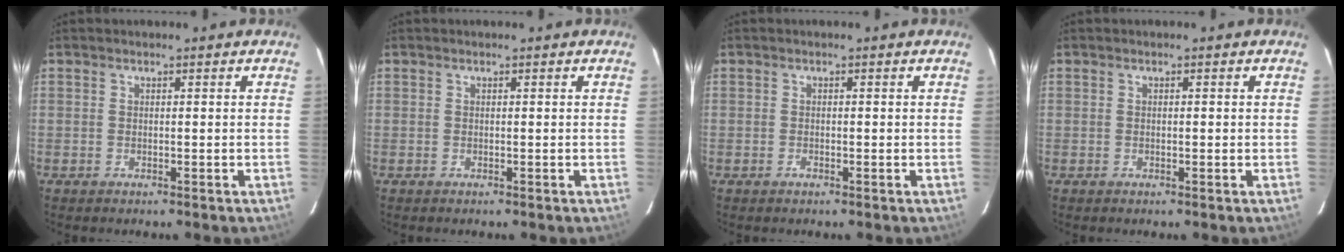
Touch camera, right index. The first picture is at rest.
{"total": 0.0}
{"total": 0.9, "force": [-0.4, 0.5, 0.6], "torque": [-0.010, 0.002, -0.005]}
{"total": 0.8, "force": [-0.1, 0.3, 0.8], "torque": [-0.018, 0.002, 0.001]}